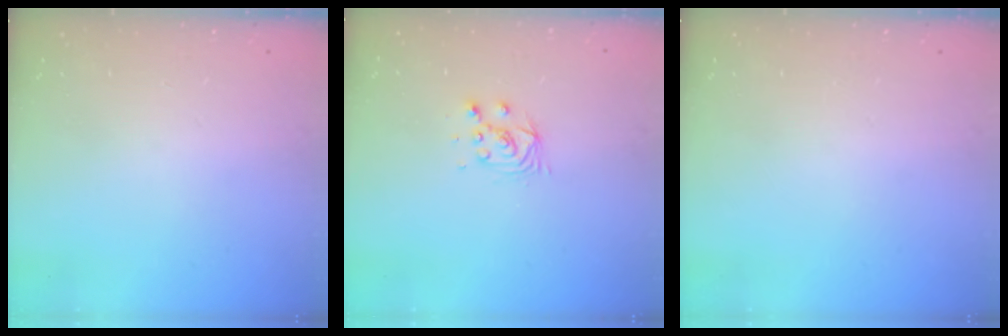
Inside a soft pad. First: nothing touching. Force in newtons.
{"total": 5.5, "press": 5.5, "slide": 0.5}
{"total": 0.0}